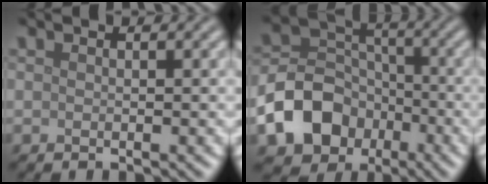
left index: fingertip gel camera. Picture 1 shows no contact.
{"total": 8.9, "force": [-4.0, 6.8, 4.3], "torque": [-0.071, -0.003, -0.088]}